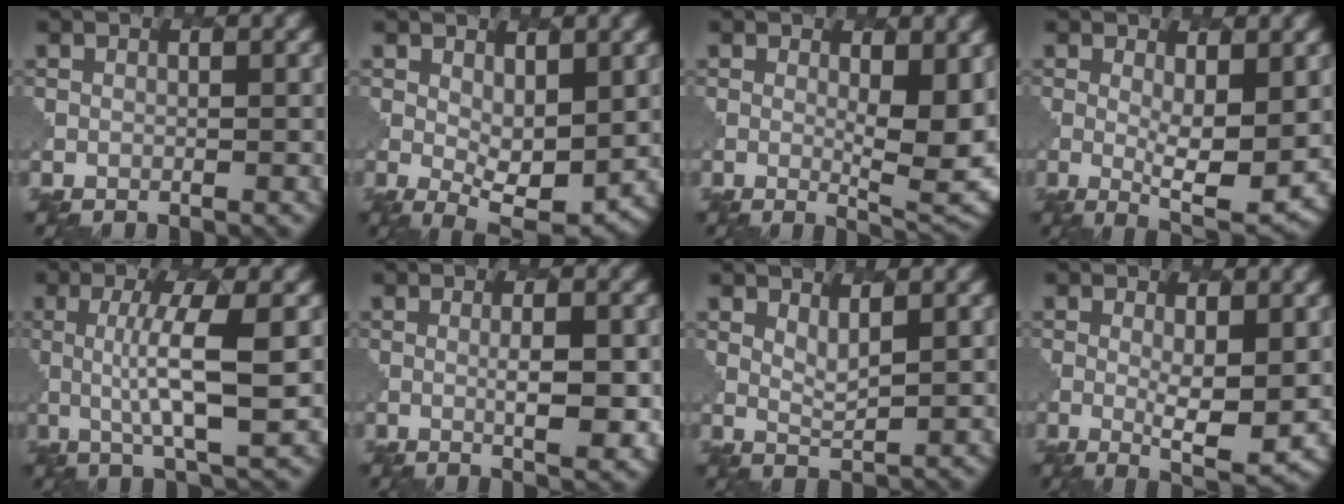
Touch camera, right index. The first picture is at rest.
{"total": 4.2, "force": [0.7, 2.0, 3.6], "torque": [-0.062, -0.009, 0.017]}
{"total": 6.5, "force": [0.8, 2.0, 6.1], "torque": [-0.091, -0.015, 0.019]}
{"total": 5.1, "force": [0.7, 1.5, 4.8], "torque": [-0.078, -0.018, 0.017]}
{"total": 5.8, "force": [0.6, 1.1, 5.6], "torque": [-0.106, -0.003, 0.013]}
{"total": 3.3, "force": [0.4, 0.8, 3.2], "torque": [-0.049, -0.006, 0.012]}
{"total": 1.8, "force": [1.6, 0.3, 0.9], "torque": [-0.023, -0.010, 0.032]}
{"total": 4.1, "force": [0.5, 1.1, 4.0], "torque": [-0.067, -0.014, 0.012]}